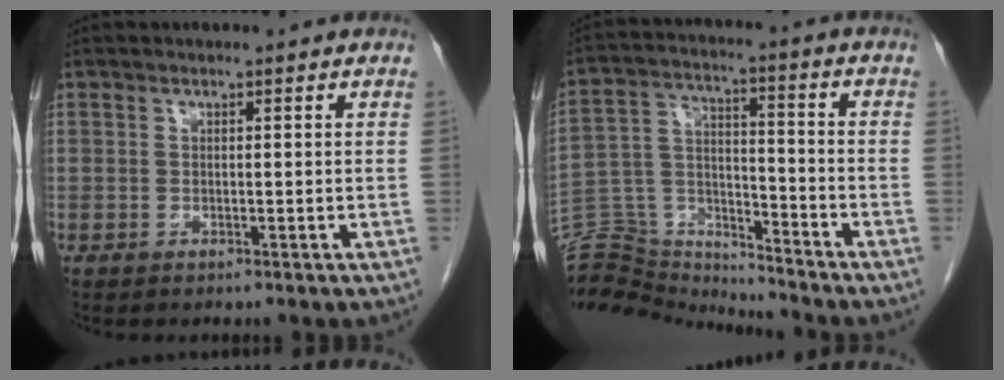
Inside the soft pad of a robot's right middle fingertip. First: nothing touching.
{"total": 12.7, "force": [-12.6, 1.5, -0.2], "torque": [-0.007, 0.051, -0.226]}